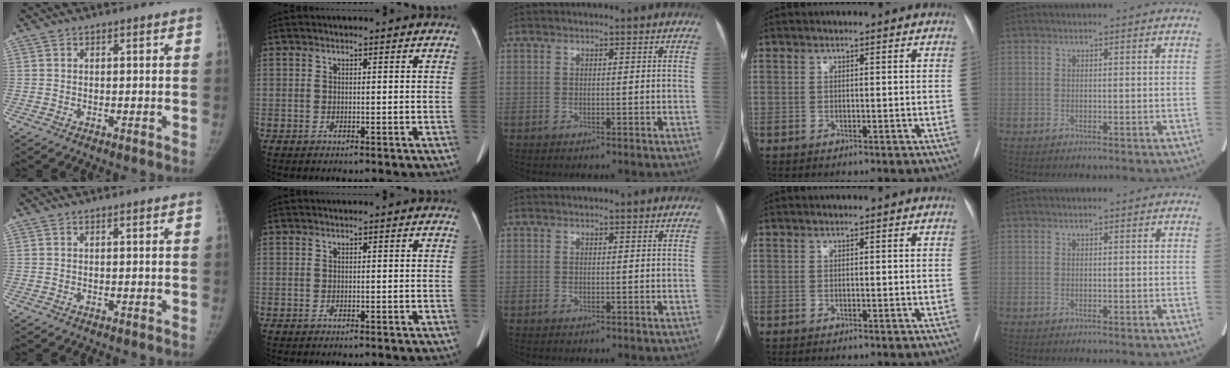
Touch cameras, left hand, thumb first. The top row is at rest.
{}